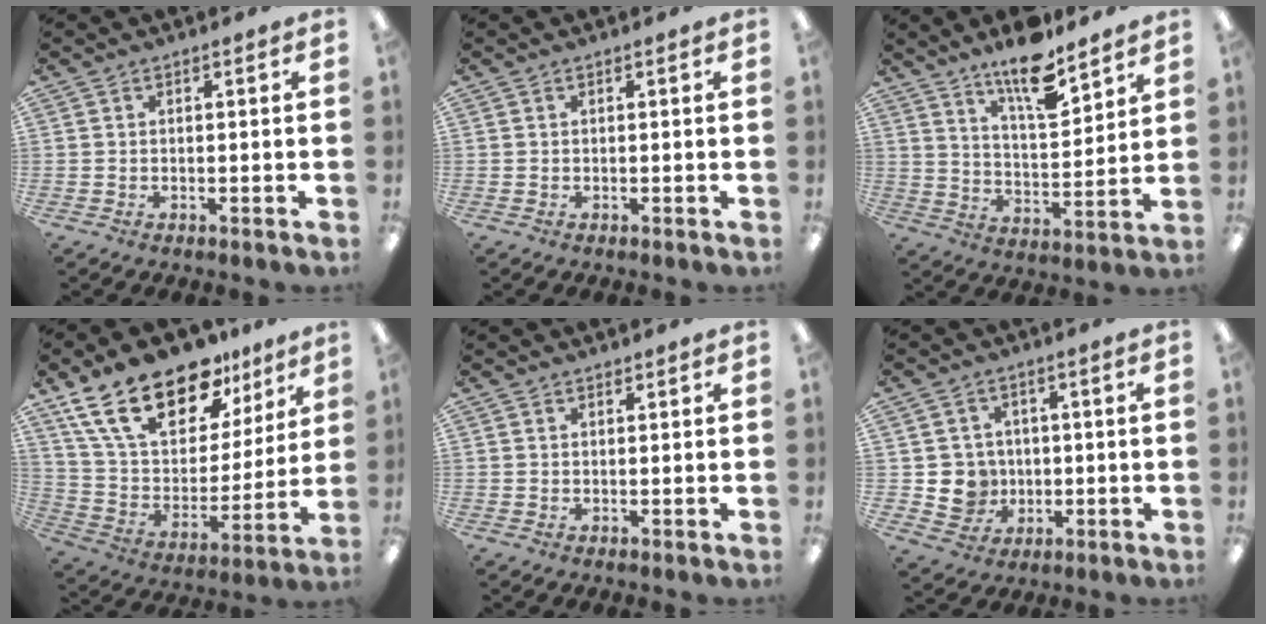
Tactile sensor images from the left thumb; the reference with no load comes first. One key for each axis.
{"total": 0.0}
{"total": 13.2, "fx": 10.4, "fy": 3.9, "fz": 7.1, "tx": -0.110, "ty": -0.068, "tz": 0.178}
{"total": 22.4, "fx": 15.3, "fy": 11.1, "fz": 12.1, "tx": -0.223, "ty": -0.085, "tz": 0.277}
{"total": 0.7, "fx": 0.6, "fy": 0.4, "fz": 0.1, "tx": 0.007, "ty": -0.004, "tz": 0.010}
{"total": 6.8, "fx": -0.4, "fy": 6.7, "fz": 1.1, "tx": -0.026, "ty": 0.008, "tz": 0.002}